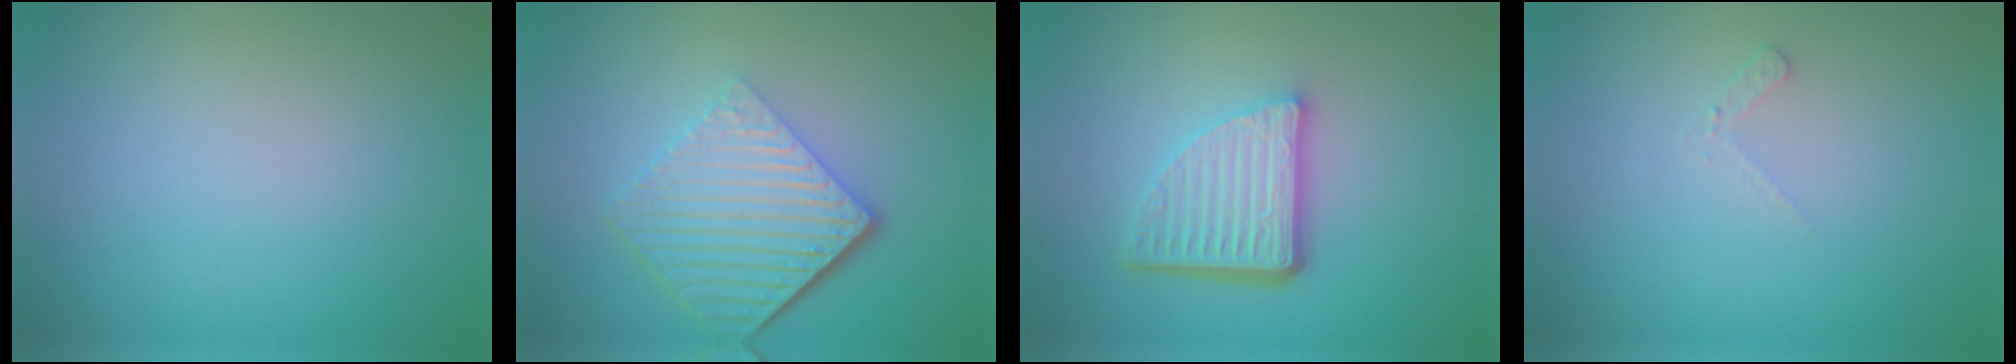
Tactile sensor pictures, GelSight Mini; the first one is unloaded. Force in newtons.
{"total": 6.6, "press": 4.4, "slide": 4.9}
{"total": 5.4, "press": 3.7, "slide": 3.9}
{"total": 0.8, "press": 0.8, "slide": 0.2}